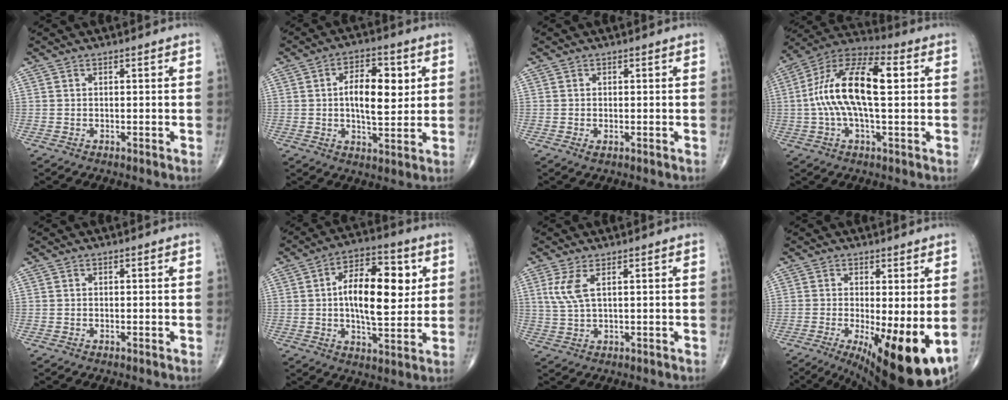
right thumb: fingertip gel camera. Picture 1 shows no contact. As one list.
[{"total": 10.4, "force": [1.9, 5.0, 9.0], "torque": [-0.119, -0.004, 0.027]}, {"total": 0.9, "force": [-0.3, 0.4, 0.8], "torque": [-0.017, -0.004, -0.006]}, {"total": 17.0, "force": [1.6, 6.7, 15.5], "torque": [-0.302, 0.038, 0.018]}, {"total": 0.0}, {"total": 15.8, "force": [2.6, 7.5, 13.7], "torque": [-0.189, 0.001, 0.036]}, {"total": 4.4, "force": [1.6, 1.3, 3.9], "torque": [-0.102, -0.002, 0.040]}, {"total": 15.6, "force": [-4.0, 4.8, 14.3], "torque": [-0.182, -0.024, -0.042]}]